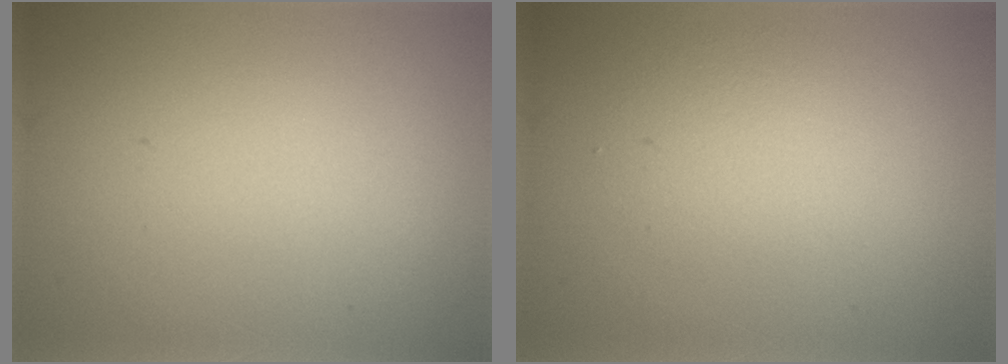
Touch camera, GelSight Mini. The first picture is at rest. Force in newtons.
{"total": 2.4, "press": 2.4, "slide": 0.2}